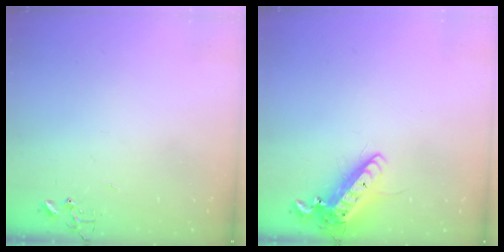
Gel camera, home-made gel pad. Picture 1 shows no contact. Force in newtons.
{"total": 14.4, "press": 14.1, "slide": 2.7}